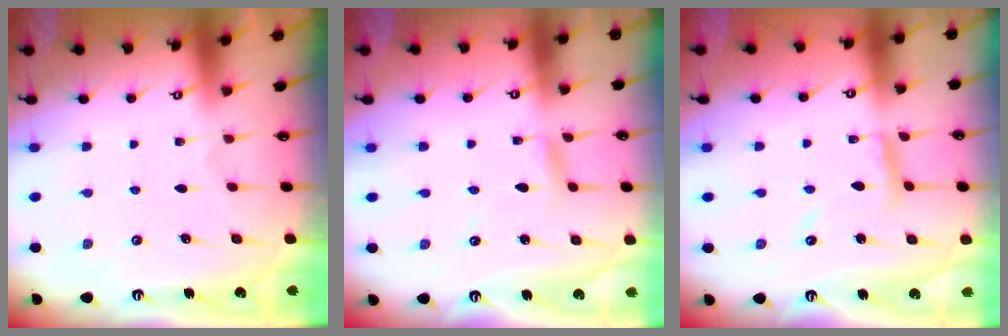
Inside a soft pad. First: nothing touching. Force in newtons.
{"total": 2.5, "press": 2.5, "slide": 0.2}
{"total": 7.8, "press": 7.8, "slide": 0.4}